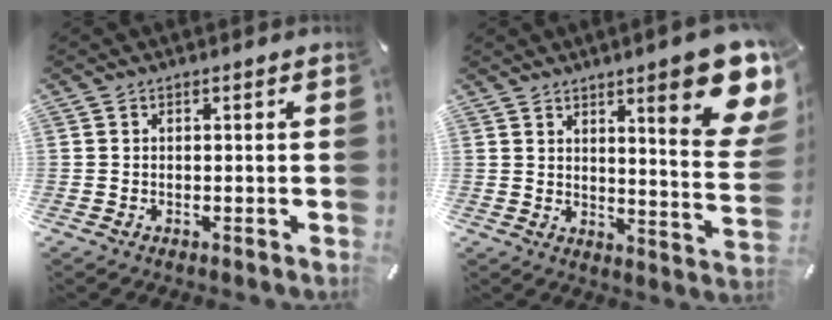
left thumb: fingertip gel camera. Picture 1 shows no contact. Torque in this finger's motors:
{"motor_torque": [3.45, 1.55, 1.40, -1.37, 0.15]}